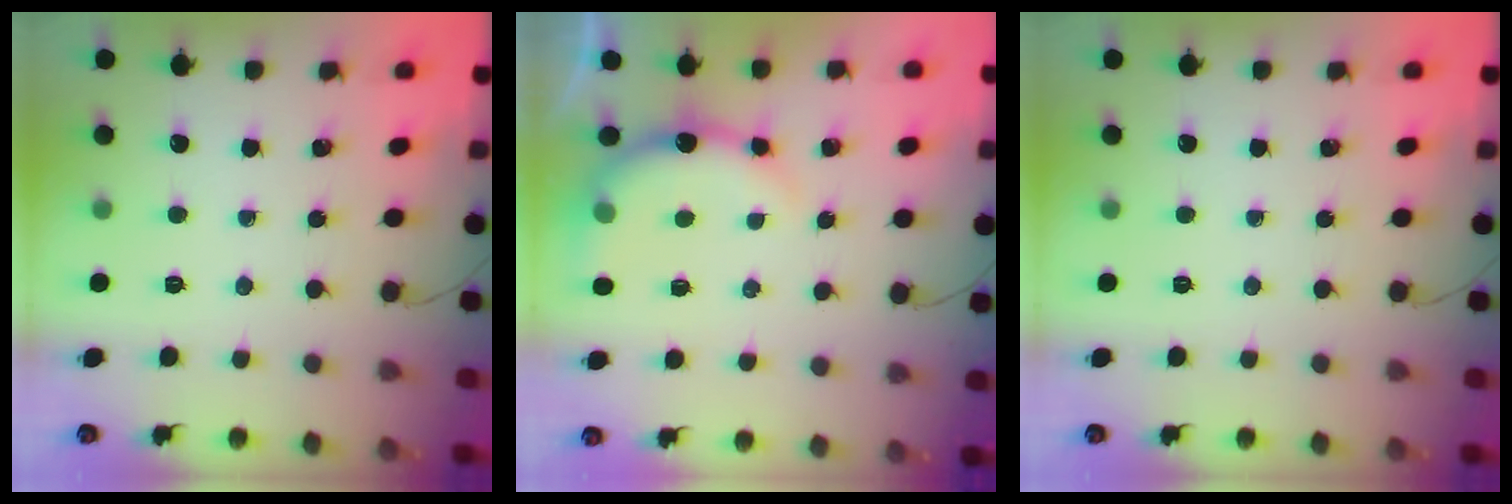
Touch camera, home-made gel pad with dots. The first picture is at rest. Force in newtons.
{"total": 8.1, "press": 8.0, "slide": 1.4}
{"total": 0.0}